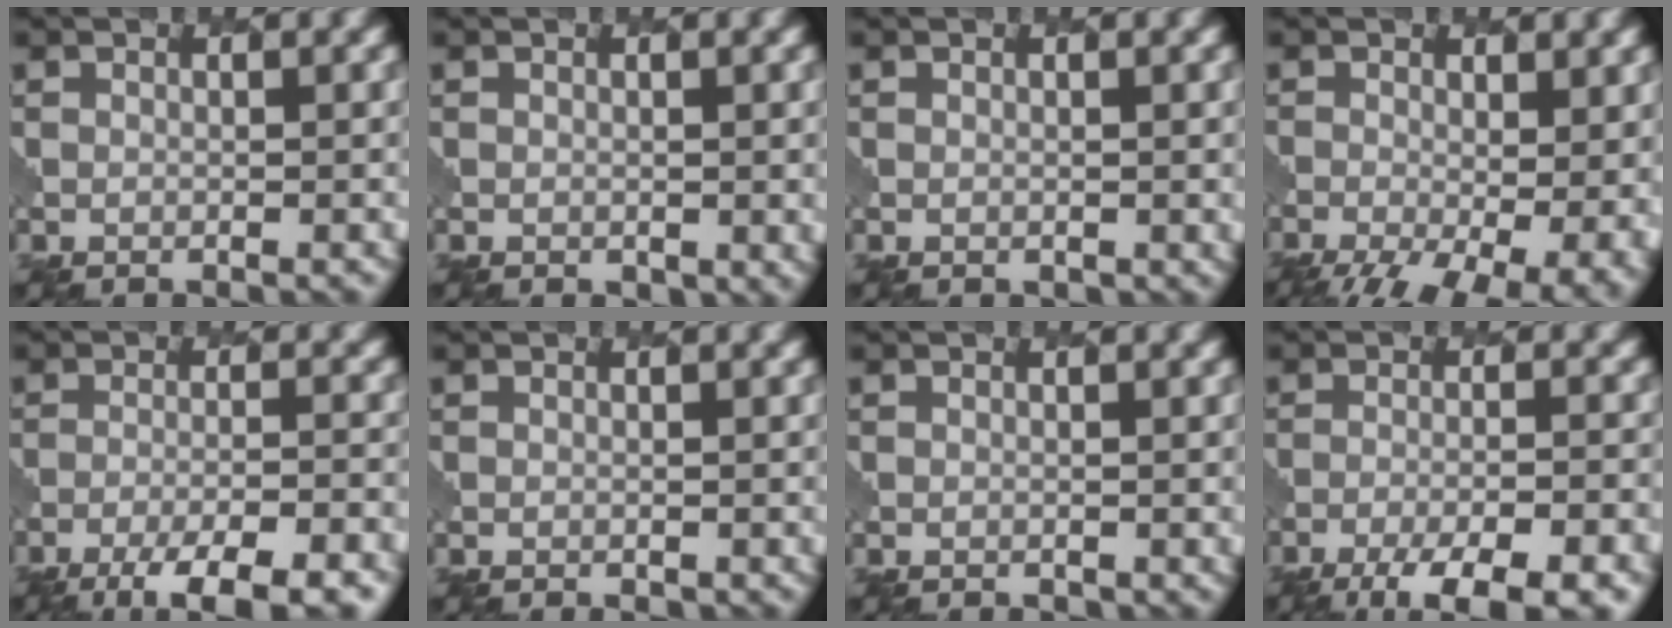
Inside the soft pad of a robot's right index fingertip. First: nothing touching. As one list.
[{"total": 2.0, "force": [-0.1, 1.4, 1.5], "torque": [-0.016, -0.007, 0.004]}, {"total": 0.9, "force": [0.2, 0.8, 0.4], "torque": [-0.006, -0.004, 0.005]}, {"total": 11.1, "force": [-4.8, 5.3, 8.6], "torque": [-0.126, -0.038, -0.051]}, {"total": 7.5, "force": [-5.3, 1.6, 5.0], "torque": [-0.079, -0.011, -0.084]}, {"total": 0.7, "force": [-0.1, 0.5, 0.5], "torque": [-0.005, 0.000, 0.004]}, {"total": 0.7, "force": [-0.1, 0.6, 0.3], "torque": [-0.004, 0.000, 0.006]}, {"total": 8.9, "force": [-6.5, 2.2, 5.7], "torque": [-0.100, -0.017, -0.093]}]